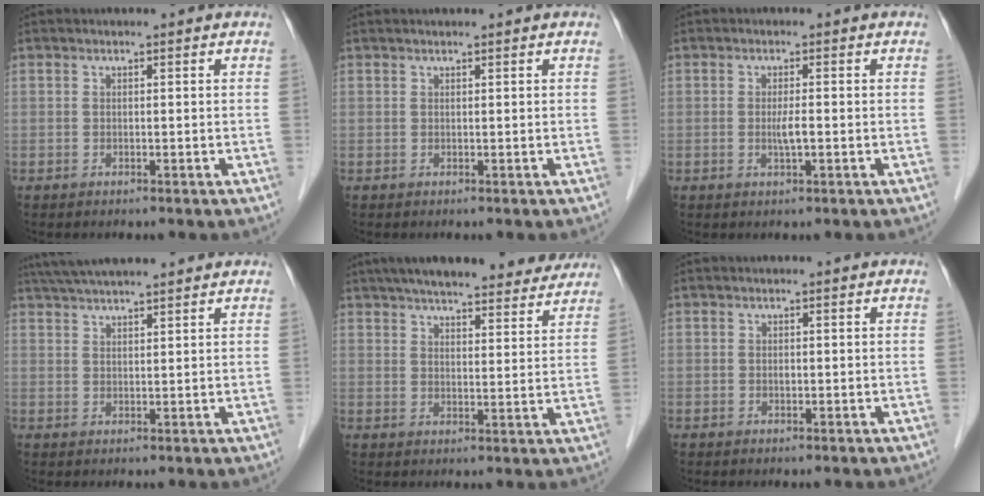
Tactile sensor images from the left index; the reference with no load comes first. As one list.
[{"total": 1.5, "force": [1.3, 0.0, 0.8], "torque": [-0.010, 0.018, 0.024]}, {"total": 1.7, "force": [-0.2, 0.0, 1.7], "torque": [-0.036, -0.003, -0.002]}, {"total": 10.4, "force": [9.2, 0.8, 4.7], "torque": [-0.082, 0.039, 0.143]}, {"total": 21.6, "force": [18.8, 4.6, 9.6], "torque": [-0.149, 0.029, 0.249]}, {"total": 0.6, "force": [0.3, 0.3, 0.4], "torque": [-0.008, 0.004, 0.005]}]